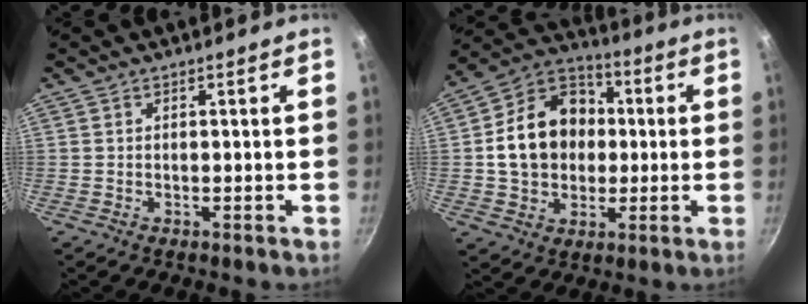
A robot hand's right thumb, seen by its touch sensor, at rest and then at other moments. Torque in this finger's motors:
{"motor_torque": [0.66, 2.99, 1.49, -0.04, 0.15]}